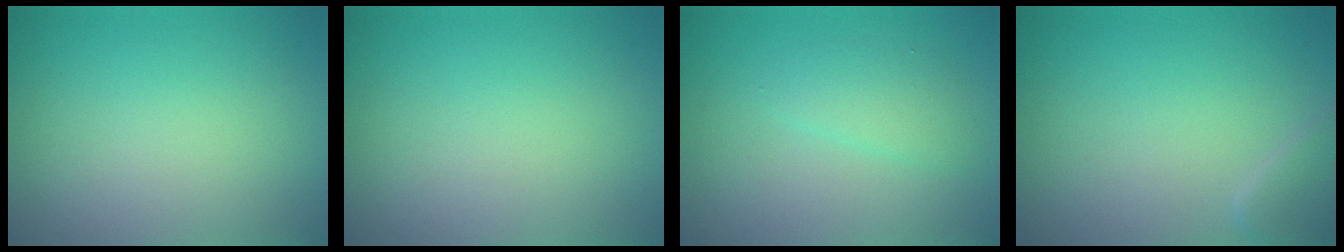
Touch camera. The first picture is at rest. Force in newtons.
{"total": 0.0}
{"total": 1.9, "press": 1.9, "slide": 0.1}
{"total": 1.9, "press": 1.9, "slide": 0.1}